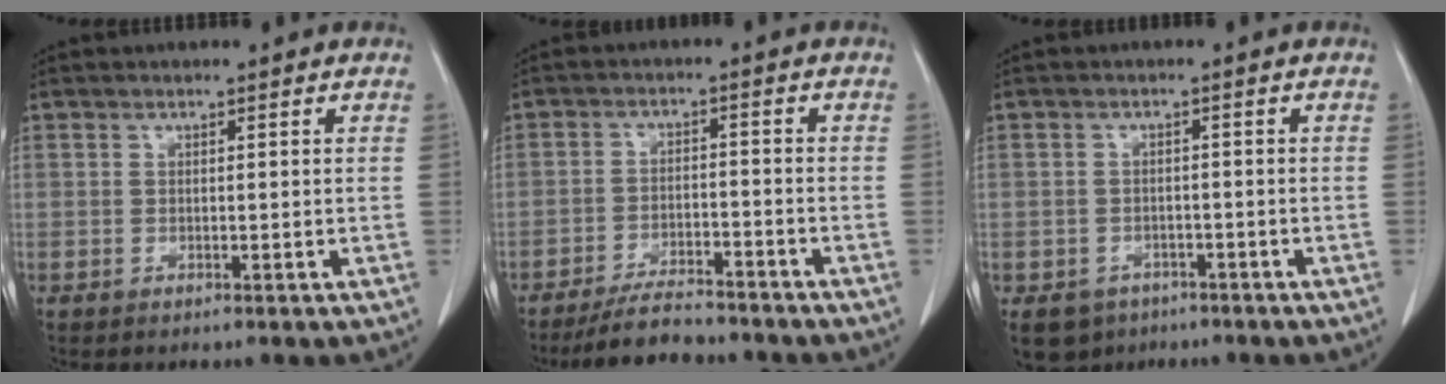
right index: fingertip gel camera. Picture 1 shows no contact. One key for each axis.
{"total": 7.6, "fx": -6.9, "fy": 1.7, "fz": 2.6, "tx": -0.045, "ty": -0.011, "tz": -0.116}
{"total": 5.4, "fx": -3.4, "fy": 4.1, "fz": 0.9, "tx": -0.011, "ty": 0.005, "tz": -0.048}